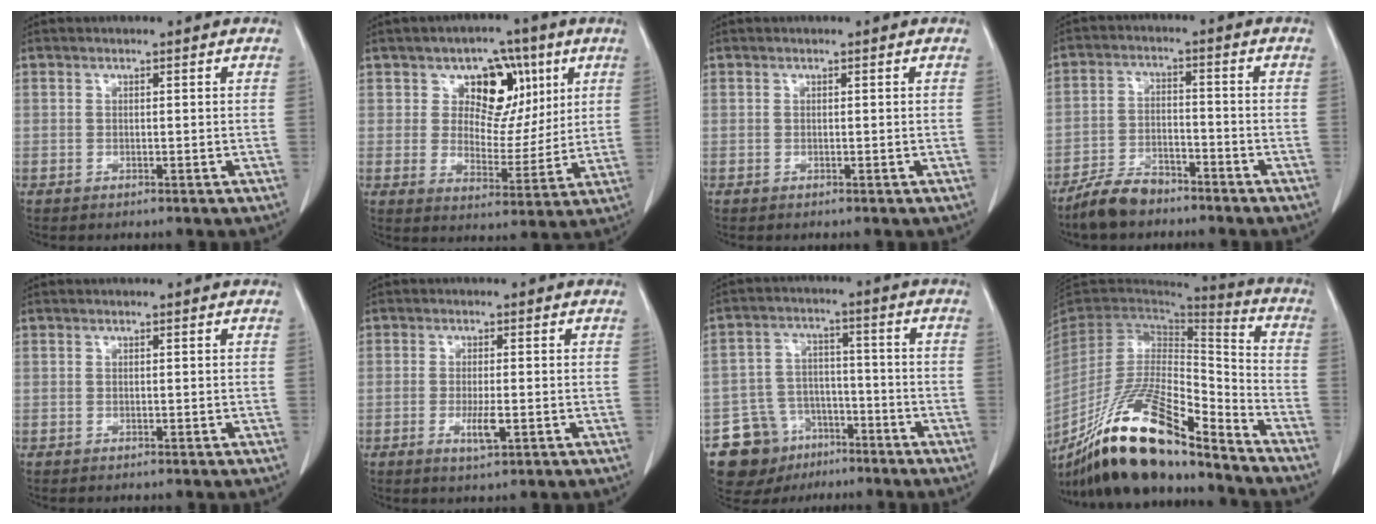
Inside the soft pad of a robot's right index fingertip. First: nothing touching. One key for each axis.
{"total": 9.5, "fx": 4.1, "fy": 6.4, "fz": 5.6, "tx": -0.070, "ty": 0.015, "tz": 0.068}
{"total": 0.0}
{"total": 6.7, "fx": -5.7, "fy": 2.3, "fz": 2.7, "tx": -0.058, "ty": -0.008, "tz": -0.105}
{"total": 0.0}
{"total": 3.5, "fx": -1.1, "fy": 0.6, "fz": 3.3, "tx": -0.064, "ty": -0.006, "tz": -0.015}
{"total": 10.3, "fx": -6.4, "fy": 7.9, "fz": 1.9, "tx": -0.037, "ty": 0.039, "tz": -0.098}
{"total": 23.1, "fx": -17.6, "fy": 3.9, "fz": 14.4, "tx": -0.270, "ty": -0.013, "tz": -0.322}